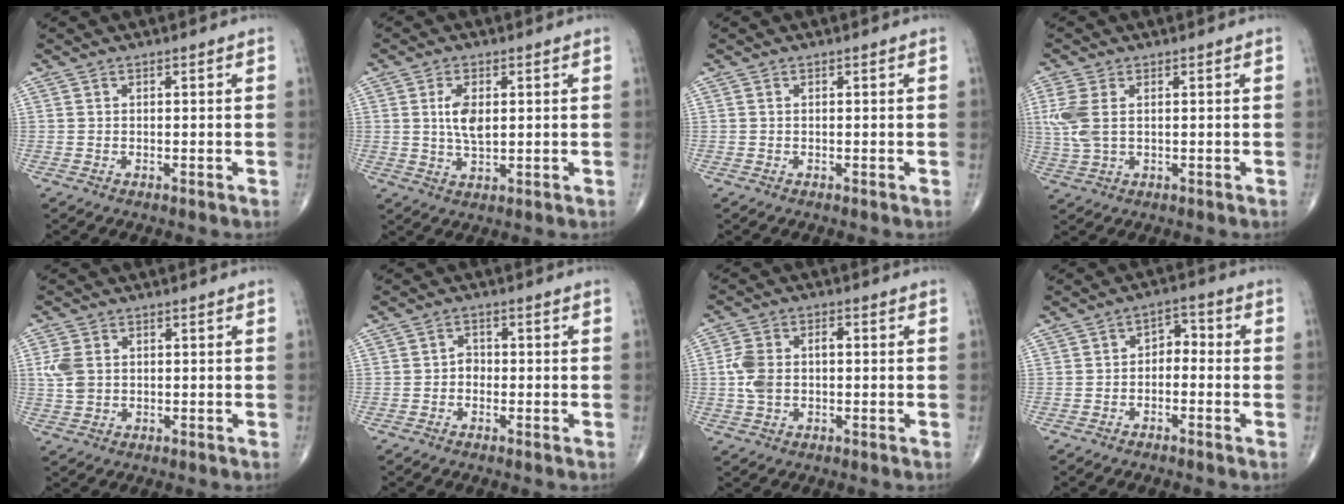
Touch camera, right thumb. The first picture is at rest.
{"total": 5.4, "force": [1.0, 2.7, 4.6], "torque": [-0.087, -0.006, 0.020]}
{"total": 0.0}
{"total": 6.3, "force": [1.0, 3.6, 5.1], "torque": [-0.143, 0.007, 0.026]}
{"total": 4.4, "force": [0.6, 3.3, 2.9], "torque": [-0.064, 0.002, 0.014]}
{"total": 1.9, "force": [-0.6, 1.6, 0.9], "torque": [0.002, 0.008, -0.016]}
{"total": 7.0, "force": [-0.1, 4.5, 5.3], "torque": [-0.113, 0.023, -0.003]}
{"total": 3.9, "force": [-1.0, 2.7, 2.7], "torque": [-0.024, 0.030, -0.028]}